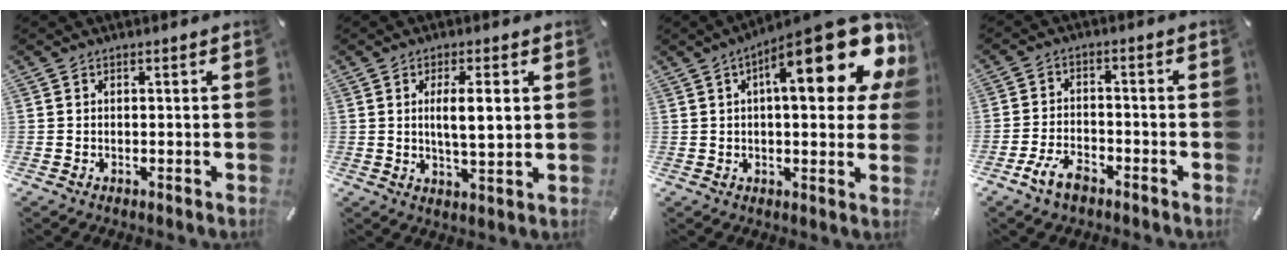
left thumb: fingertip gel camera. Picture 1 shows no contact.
{"total": 6.8, "force": [1.5, 1.5, 6.4], "torque": [-0.109, -0.005, 0.020]}
{"total": 23.1, "force": [9.6, 7.5, 19.6], "torque": [-0.269, -0.054, 0.146]}
{"total": 6.8, "force": [-4.4, 3.6, 3.7], "torque": [-0.088, 0.018, -0.085]}